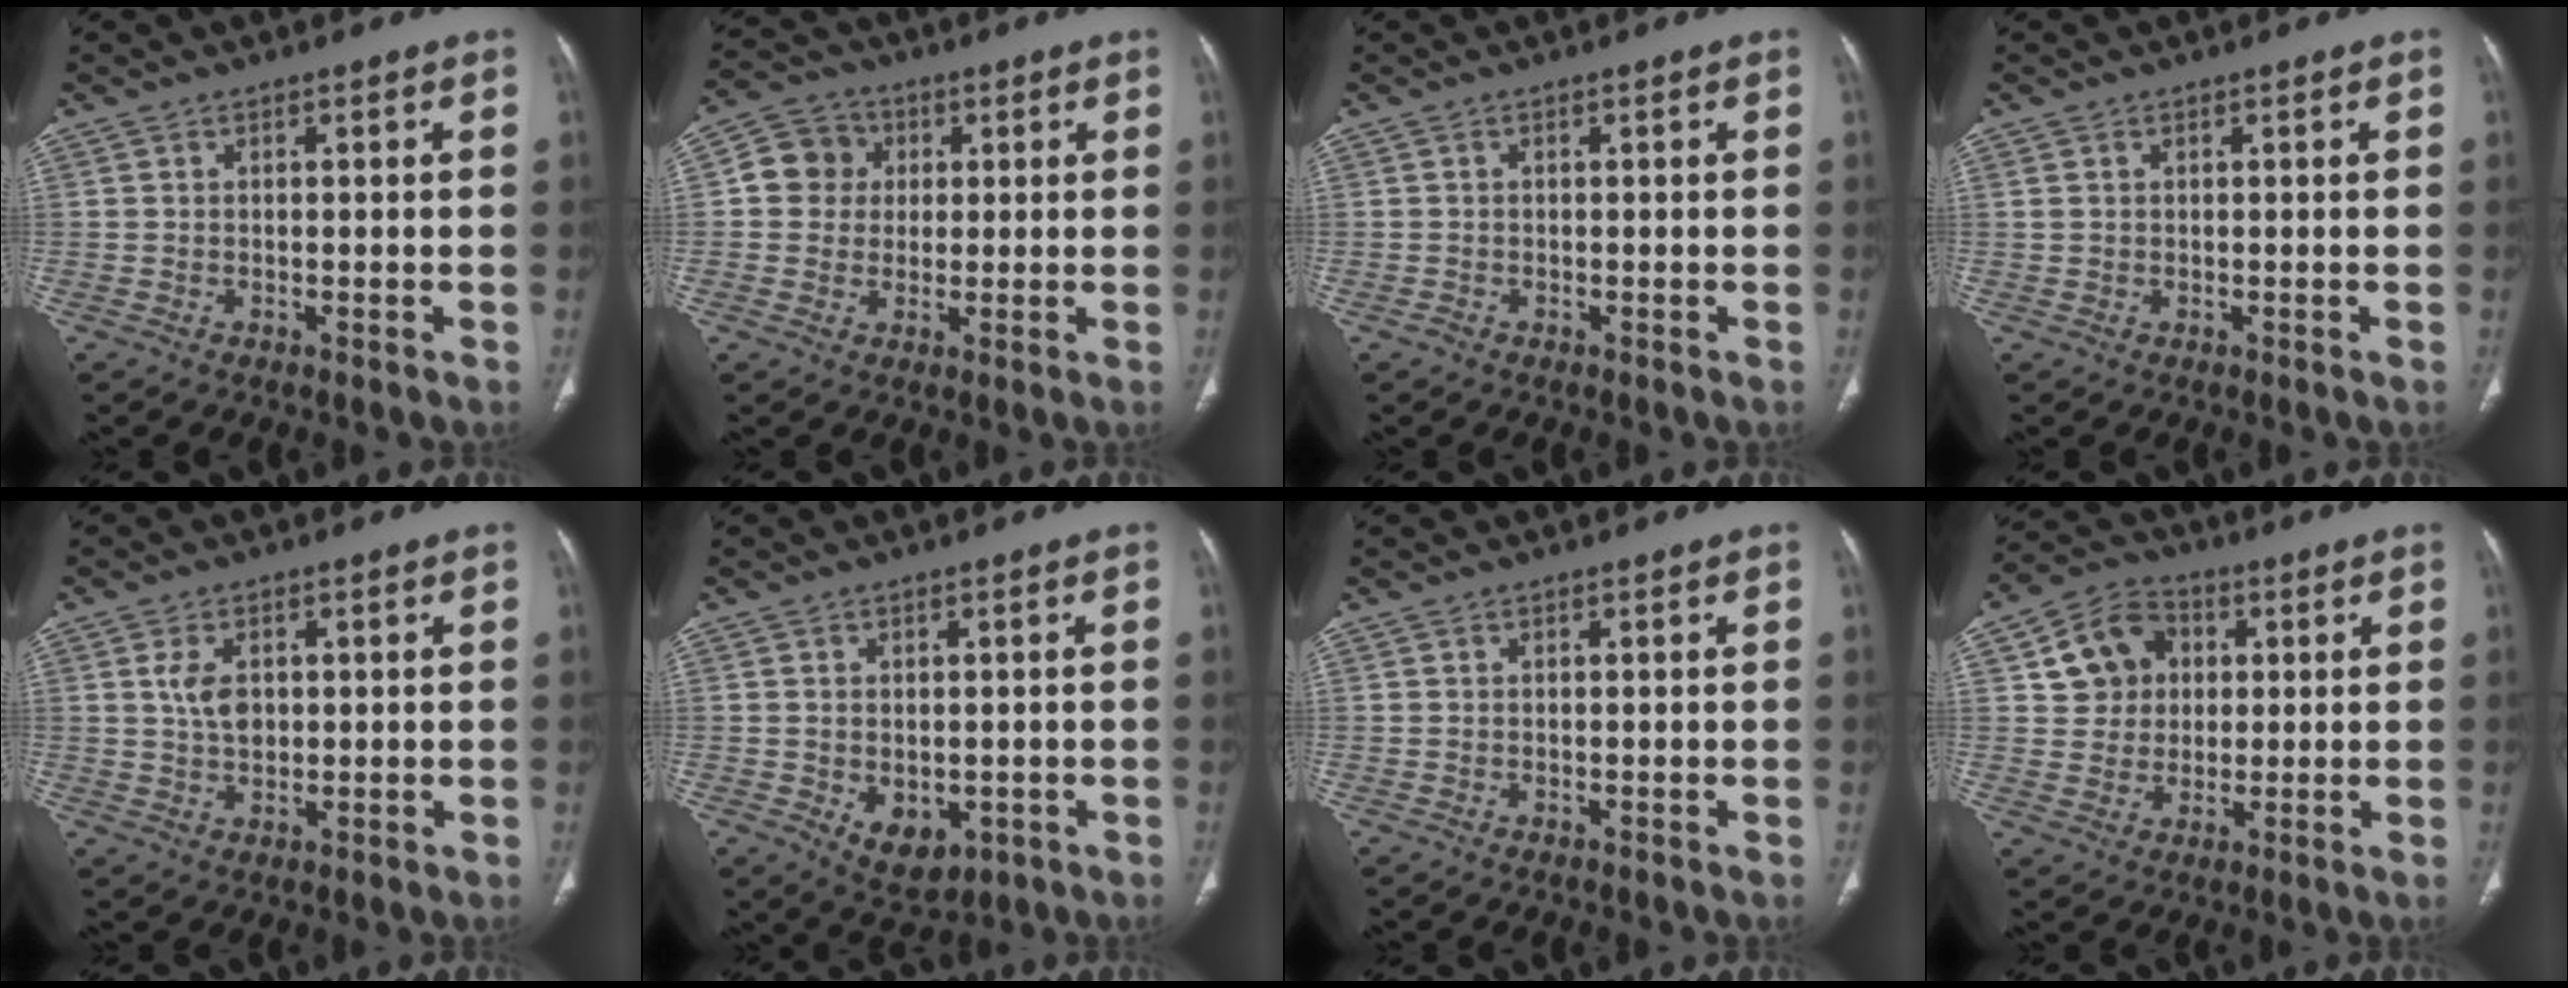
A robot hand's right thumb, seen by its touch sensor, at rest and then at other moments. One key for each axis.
{"total": 7.5, "fx": 1.2, "fy": 7.0, "fz": 2.5, "tx": -0.018, "ty": 0.009, "tz": 0.010}
{"total": 0.6, "fx": -0.3, "fy": 0.4, "fz": 0.1, "tx": -0.003, "ty": 0.001, "tz": -0.010}
{"total": 0.8, "fx": 0.4, "fy": 0.5, "fz": 0.5, "tx": -0.012, "ty": 0.007, "tz": 0.011}
{"total": 4.7, "fx": 1.0, "fy": 3.0, "fz": 3.4, "tx": -0.057, "ty": -0.002, "tz": 0.021}
{"total": 6.6, "fx": -1.5, "fy": 4.5, "fz": 4.5, "tx": -0.049, "ty": -0.004, "tz": -0.004}
{"total": 0.0}
{"total": 10.3, "fx": 2.4, "fy": 9.1, "fz": 4.3, "tx": -0.041, "ty": 0.006, "tz": 0.036}